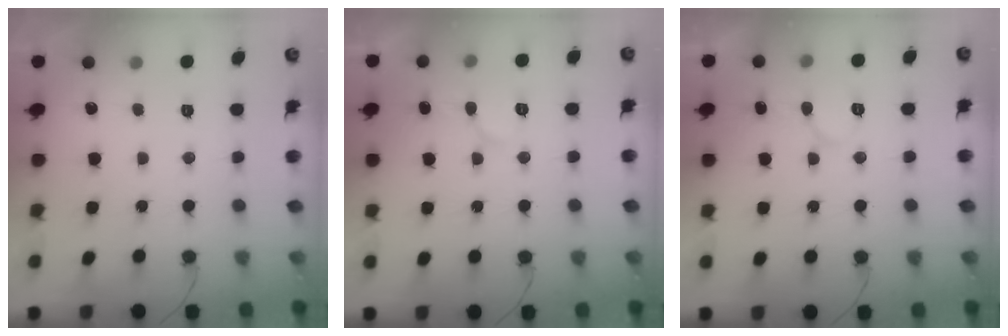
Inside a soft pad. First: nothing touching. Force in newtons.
{"total": 6.1, "press": 6.1, "slide": 0.6}
{"total": 6.6, "press": 6.6, "slide": 0.6}